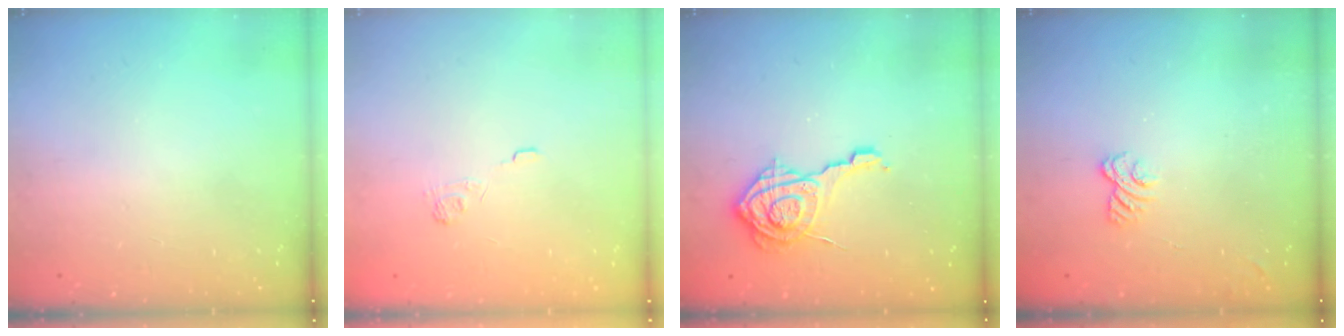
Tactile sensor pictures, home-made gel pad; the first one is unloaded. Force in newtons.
{"total": 2.3, "press": 1.9, "slide": 1.4}
{"total": 12.0, "press": 11.9, "slide": 0.7}
{"total": 2.3, "press": 1.9, "slide": 1.2}